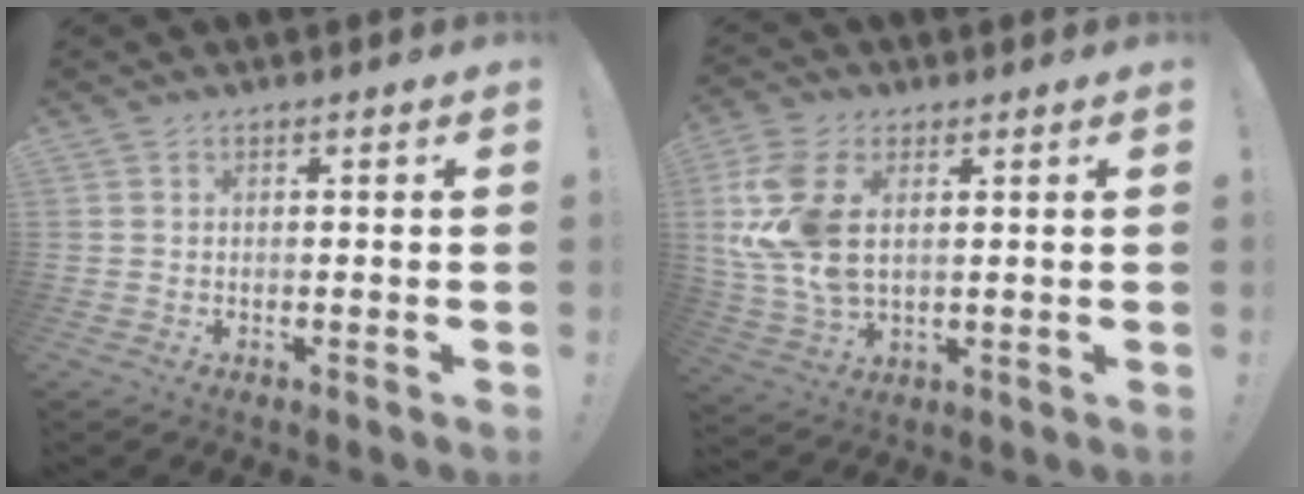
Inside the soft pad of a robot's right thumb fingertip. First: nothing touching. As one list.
[{"total": 14.7, "force": [3.6, 8.9, 11.1], "torque": [-0.232, -0.015, 0.067]}]